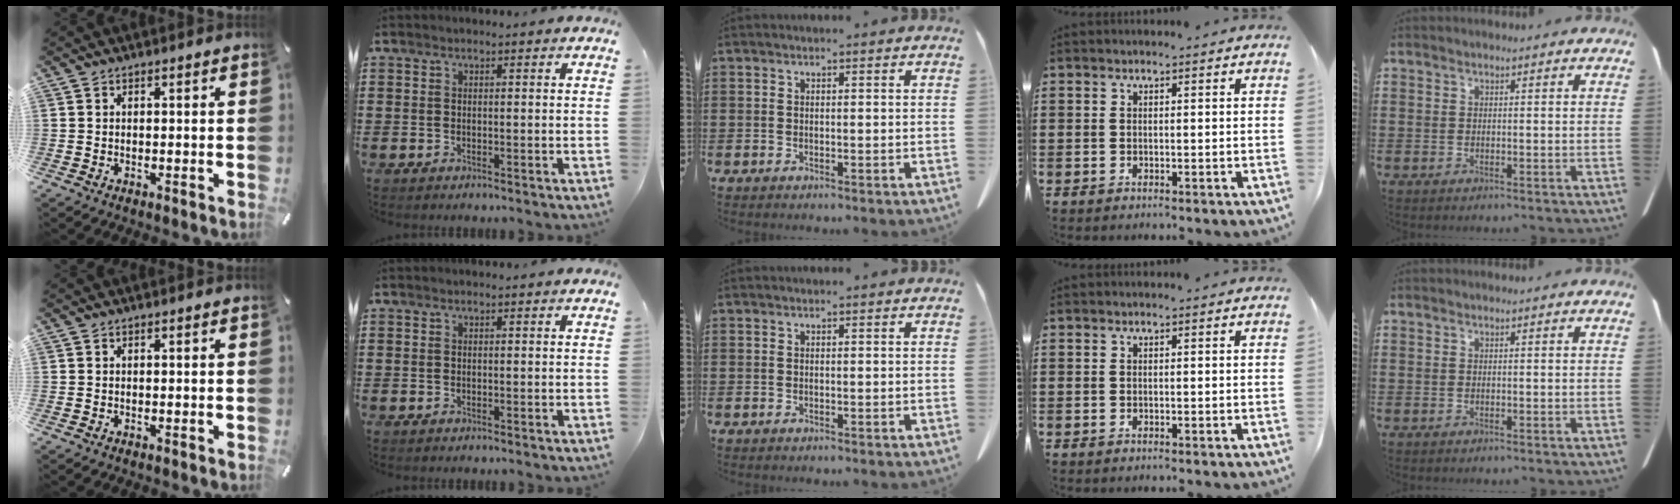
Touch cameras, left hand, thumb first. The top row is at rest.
{}